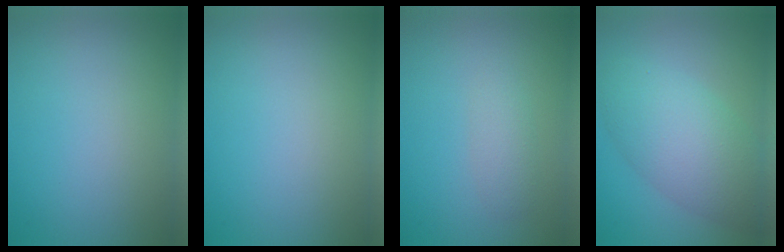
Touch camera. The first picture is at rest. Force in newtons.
{"total": 0.0}
{"total": 1.7, "press": 1.7, "slide": 0.2}
{"total": 6.8, "press": 6.8, "slide": 0.2}